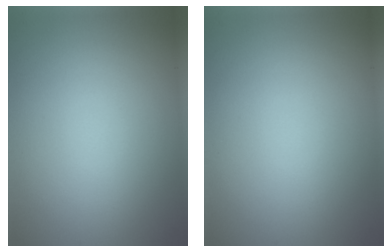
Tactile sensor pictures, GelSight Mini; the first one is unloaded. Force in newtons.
{"total": 0.0}